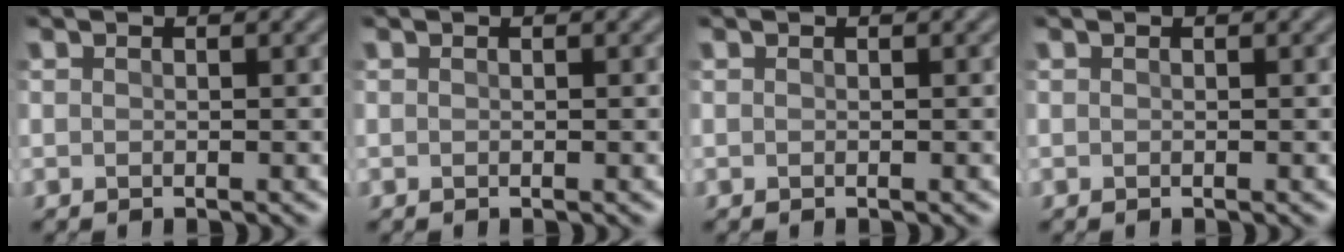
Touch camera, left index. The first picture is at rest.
{"total": 0.0}
{"total": 0.0}
{"total": 0.0}